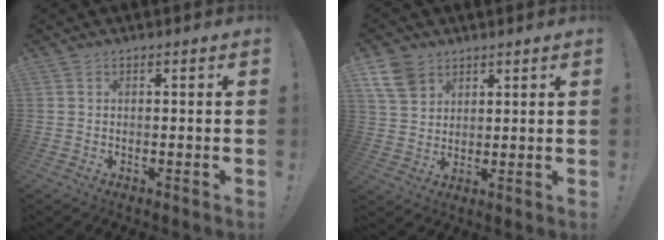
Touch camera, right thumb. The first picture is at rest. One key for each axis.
{"total": 8.7, "fx": 5.3, "fy": 5.9, "fz": 3.5, "tx": -0.065, "ty": -0.018, "tz": 0.108}